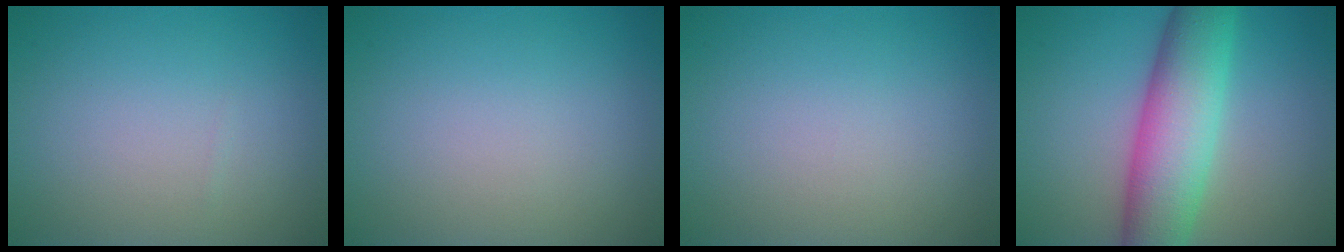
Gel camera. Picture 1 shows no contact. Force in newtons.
{"total": 0.0}
{"total": 0.0}
{"total": 8.8, "press": 8.8, "slide": 0.1}